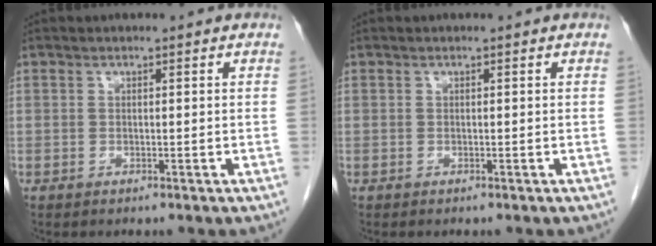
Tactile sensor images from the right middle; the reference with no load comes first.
{"total": 0.0}